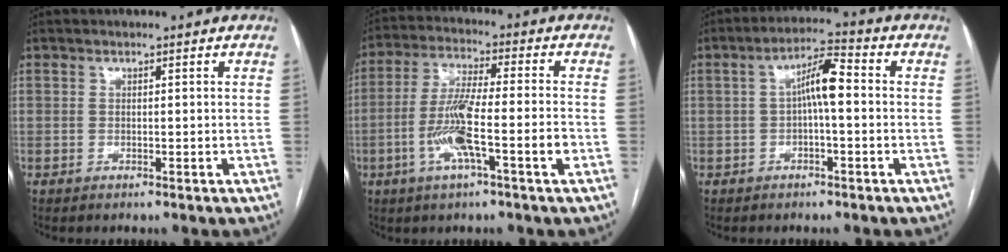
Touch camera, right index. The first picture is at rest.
{"total": 10.6, "force": [-3.4, 0.6, 10.1], "torque": [-0.192, 0.002, -0.065]}
{"total": 6.0, "force": [0.0, 1.2, 5.9], "torque": [-0.102, 0.023, -0.001]}